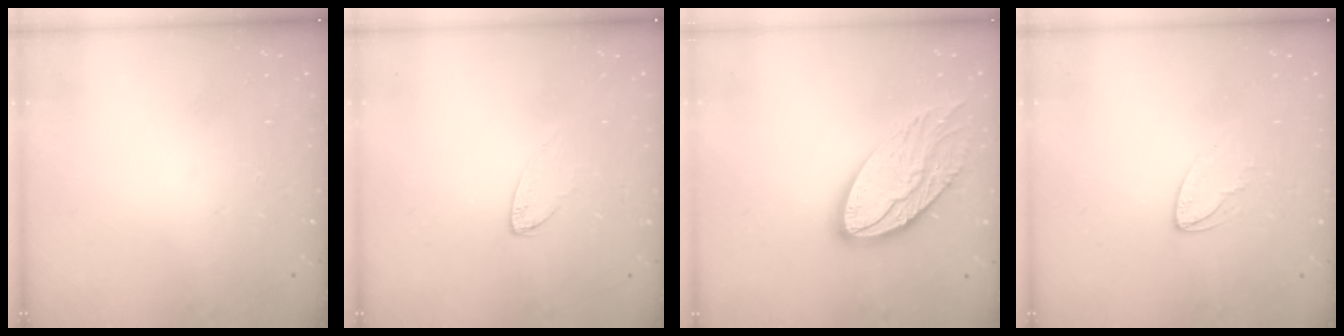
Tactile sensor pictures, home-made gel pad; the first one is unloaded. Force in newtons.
{"total": 6.6, "press": 6.5, "slide": 0.4}
{"total": 19.0, "press": 18.9, "slide": 1.5}
{"total": 3.3, "press": 3.3, "slide": 0.2}